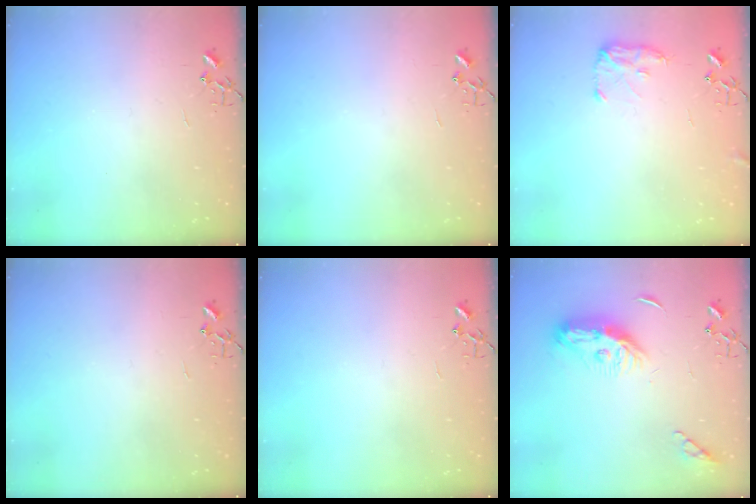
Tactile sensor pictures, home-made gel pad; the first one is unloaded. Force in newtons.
{"total": 0.0}
{"total": 8.1, "press": 8.0, "slide": 0.5}
{"total": 0.0}
{"total": 0.0}
{"total": 11.4, "press": 11.4, "slide": 0.5}